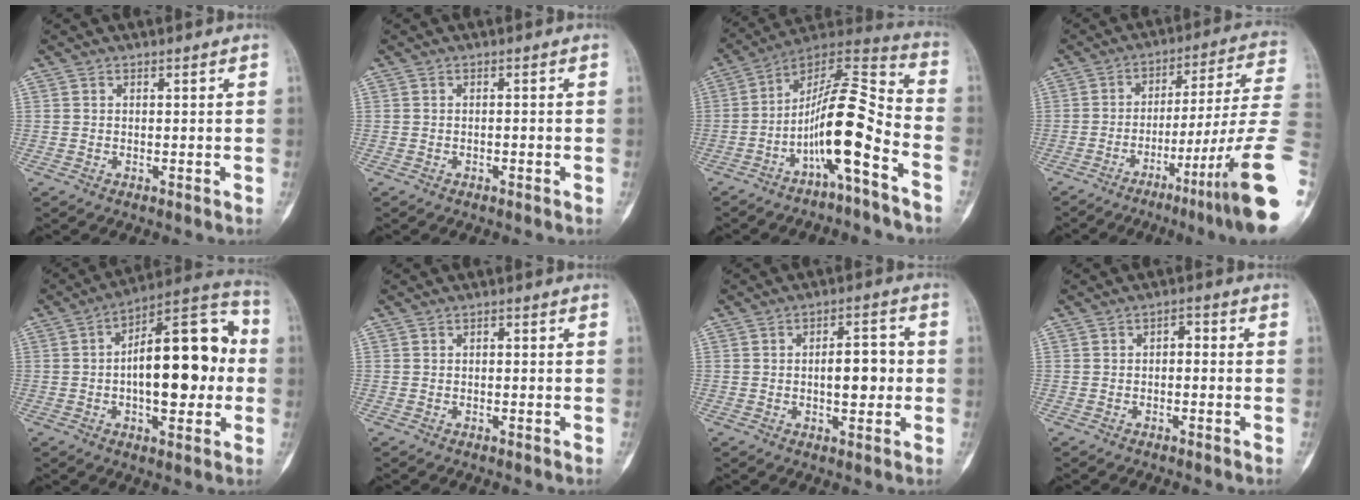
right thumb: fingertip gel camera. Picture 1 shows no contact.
{"total": 0.7, "force": [-0.3, 0.3, 0.5], "torque": [-0.012, 0.006, -0.004]}
{"total": 15.0, "force": [-6.4, 2.8, 13.2], "torque": [-0.238, 0.090, -0.113]}
{"total": 20.8, "force": [-8.3, 1.1, 19.1], "torque": [-0.235, 0.045, -0.123]}
{"total": 21.5, "force": [0.0, 9.7, 19.2], "torque": [-0.255, 0.034, -0.007]}
{"total": 0.9, "force": [-0.1, 0.5, 0.8], "torque": [-0.004, 0.002, -0.004]}
{"total": 7.8, "force": [-0.3, 3.8, 6.8], "torque": [-0.083, 0.013, -0.007]}
{"total": 2.5, "force": [-0.2, 1.5, 1.9], "torque": [-0.014, 0.013, -0.012]}